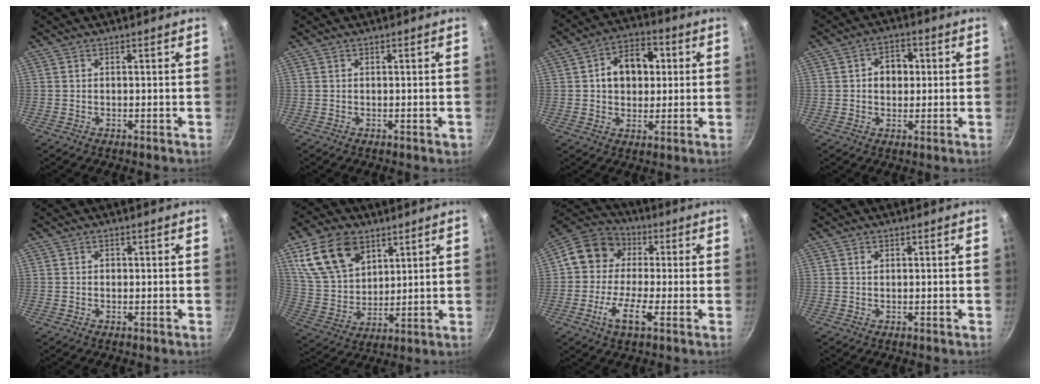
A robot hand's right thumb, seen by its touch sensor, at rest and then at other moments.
{"total": 0.7, "force": [-0.1, 0.4, 0.5], "torque": [-0.002, 0.002, 0.000]}
{"total": 11.5, "force": [1.9, 8.4, 7.5], "torque": [-0.078, 0.011, 0.018]}
{"total": 6.1, "force": [0.7, 4.7, 3.8], "torque": [-0.024, 0.007, 0.003]}
{"total": 0.7, "force": [-0.1, 0.6, 0.3], "torque": [-0.003, 0.004, -0.001]}
{"total": 15.7, "force": [7.8, 10.2, 9.0], "torque": [-0.139, -0.021, 0.161]}
{"total": 13.4, "force": [-1.5, 9.5, 9.3], "torque": [-0.143, 0.040, -0.050]}
{"total": 0.9, "force": [0.3, 0.7, 0.5], "torque": [-0.008, 0.003, 0.004]}